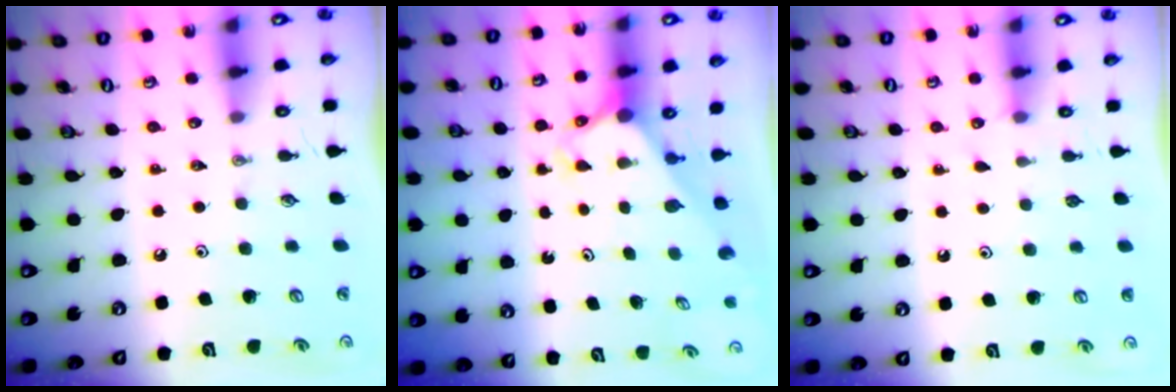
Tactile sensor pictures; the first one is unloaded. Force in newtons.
{"total": 2.5, "press": 2.5, "slide": 0.1}
{"total": 1.7, "press": 1.6, "slide": 0.2}